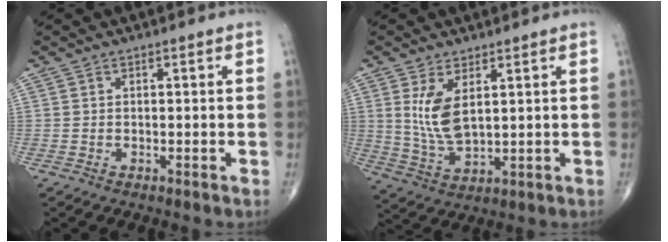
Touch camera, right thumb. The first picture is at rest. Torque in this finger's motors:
{"motor_torque": [-0.56, 0.56, 0.01, 0.00, 0.23]}